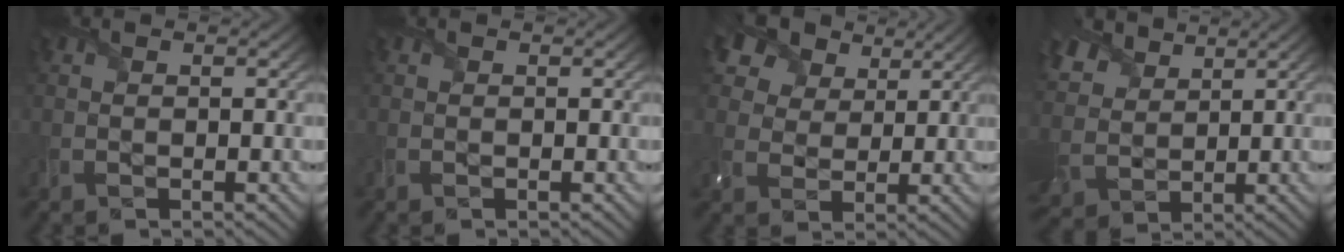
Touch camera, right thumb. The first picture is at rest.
{"total": 0.0}
{"total": 13.1, "force": [8.3, 8.6, 5.3], "torque": [-0.173, 0.021, 0.154]}
{"total": 7.6, "force": [4.6, 5.1, 3.3], "torque": [-0.108, 0.009, 0.092]}